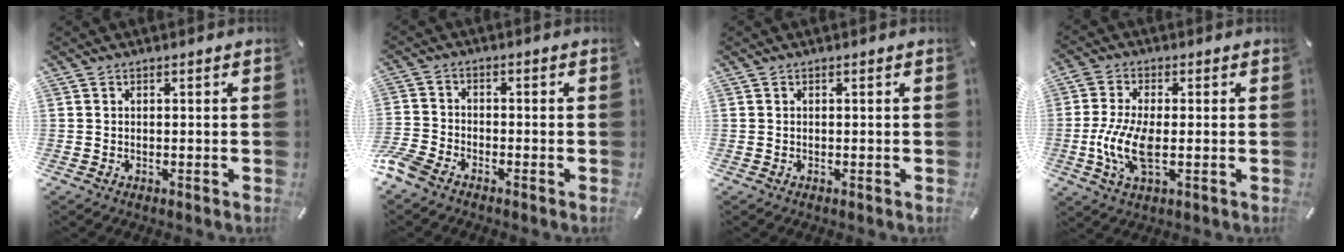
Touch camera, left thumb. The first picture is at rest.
{"total": 4.7, "force": [-3.6, 2.2, 2.0], "torque": [-0.063, 0.009, -0.077]}
{"total": 0.0}
{"total": 9.9, "force": [-1.2, 4.3, 8.8], "torque": [-0.199, -0.017, -0.022]}